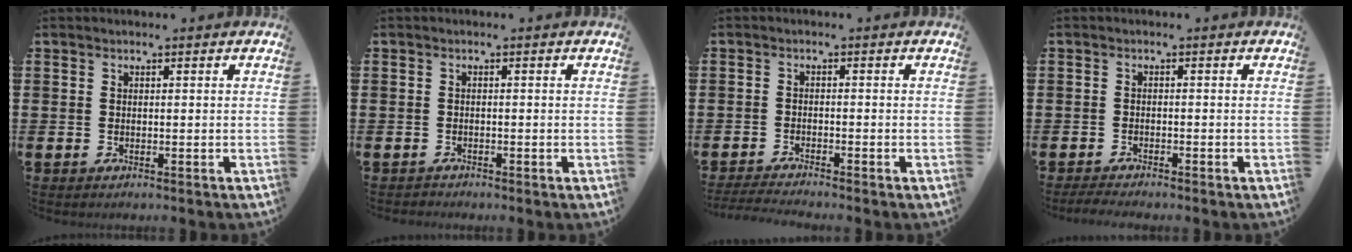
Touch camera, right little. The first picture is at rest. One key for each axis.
{"total": 0.0}
{"total": 1.4, "fx": -1.3, "fy": -0.3, "fz": 0.3, "tx": -0.003, "ty": 0.002, "tz": -0.026}
{"total": 1.6, "fx": -1.5, "fy": 0.1, "fz": 0.4, "tx": -0.008, "ty": 0.005, "tz": -0.031}